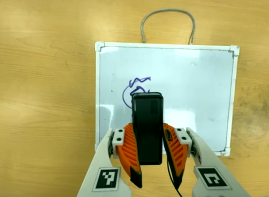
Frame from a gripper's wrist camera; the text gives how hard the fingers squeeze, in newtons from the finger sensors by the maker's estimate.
{"total": 10.3, "left": 8.4, "right": 12.2}